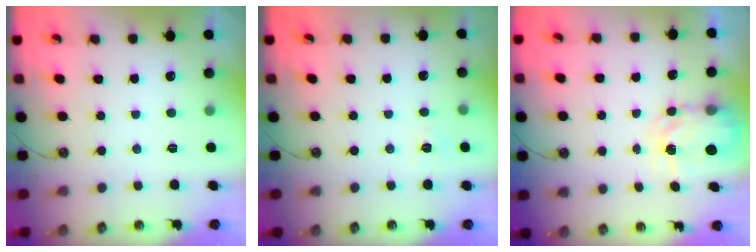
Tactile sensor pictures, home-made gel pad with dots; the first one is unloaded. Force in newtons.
{"total": 4.7, "press": 4.6, "slide": 0.4}
{"total": 4.5, "press": 4.5, "slide": 0.3}